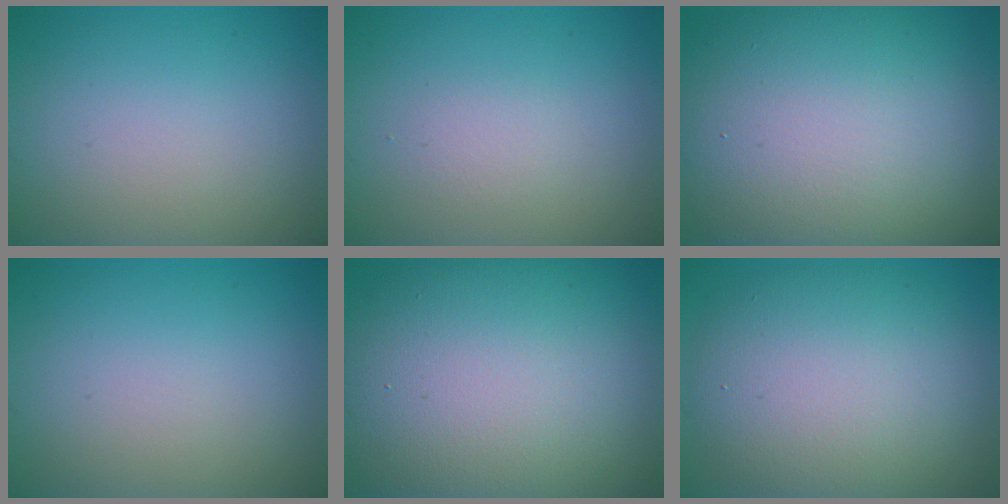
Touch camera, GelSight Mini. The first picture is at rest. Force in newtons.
{"total": 1.1, "press": 1.1, "slide": 0.1}
{"total": 15.7, "press": 15.7, "slide": 0.9}
{"total": 0.0}
{"total": 16.6, "press": 16.5, "slide": 1.5}
{"total": 10.1, "press": 10.1, "slide": 0.9}